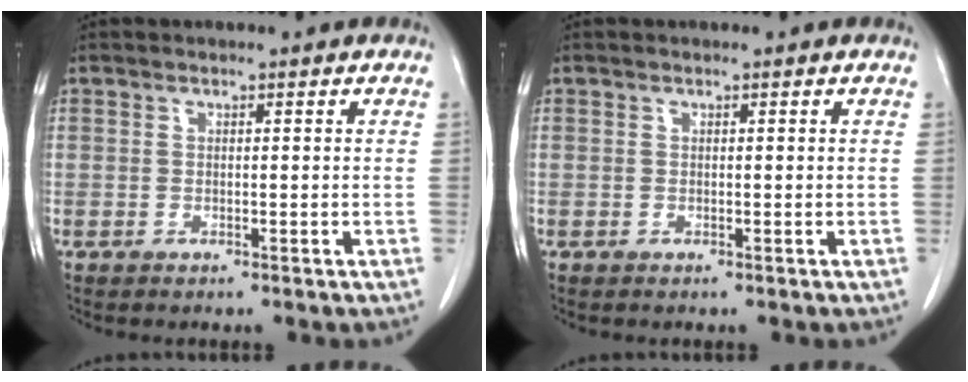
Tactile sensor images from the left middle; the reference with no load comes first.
{"total": 0.0}